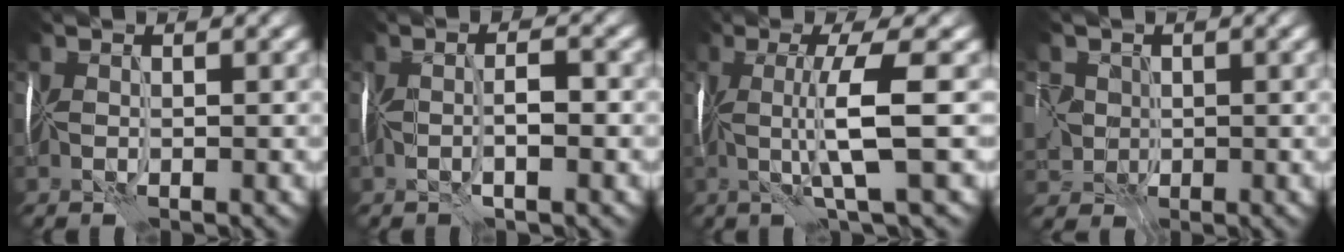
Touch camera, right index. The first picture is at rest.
{"total": 0.9, "force": [-0.5, 0.1, 0.7], "torque": [-0.026, 0.014, -0.002]}
{"total": 3.8, "force": [-0.1, 0.2, 3.8], "torque": [-0.087, 0.011, 0.009]}
{"total": 2.4, "force": [-0.2, 2.3, -0.7], "torque": [-0.005, 0.012, 0.012]}